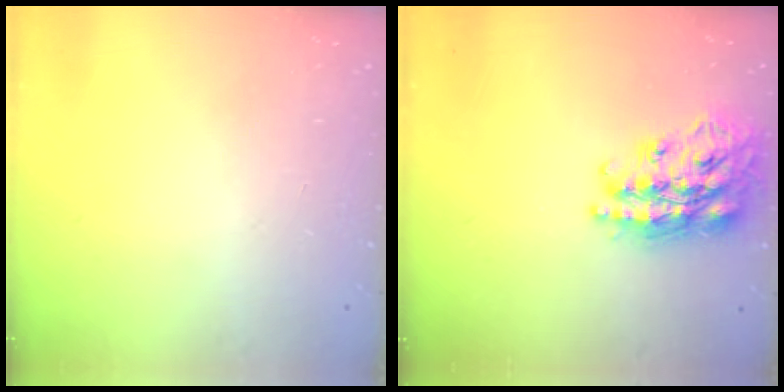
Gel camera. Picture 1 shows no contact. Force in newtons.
{"total": 23.2, "press": 23.2, "slide": 1.8}